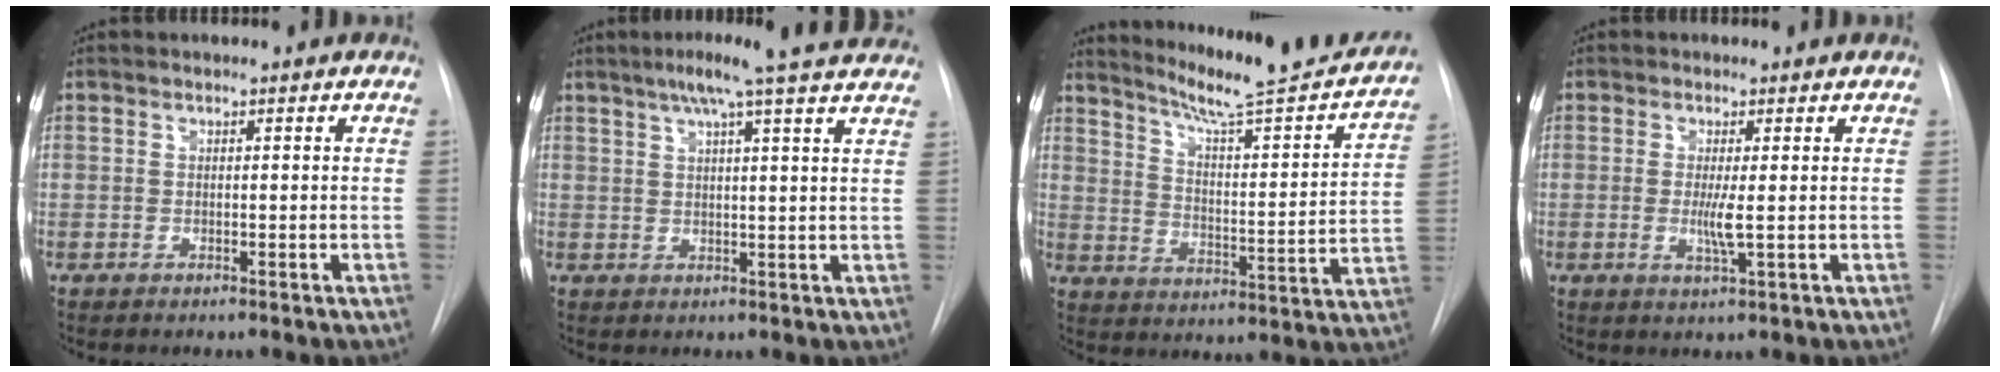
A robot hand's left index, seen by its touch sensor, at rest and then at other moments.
{"total": 16.1, "force": [13.5, -0.5, 8.8], "torque": [-0.139, 0.014, 0.163]}
{"total": 22.1, "force": [20.0, 1.6, 9.4], "torque": [-0.136, -0.056, 0.265]}
{"total": 3.0, "force": [-0.1, 0.0, 3.0], "torque": [-0.063, -0.006, 0.000]}